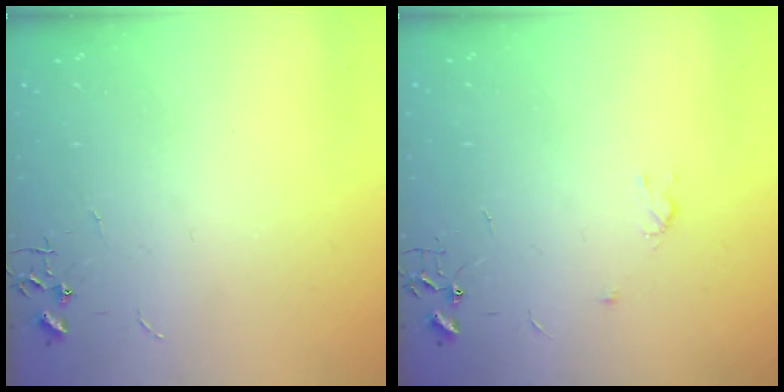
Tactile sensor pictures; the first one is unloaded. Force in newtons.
{"total": 3.1, "press": 3.0, "slide": 0.5}